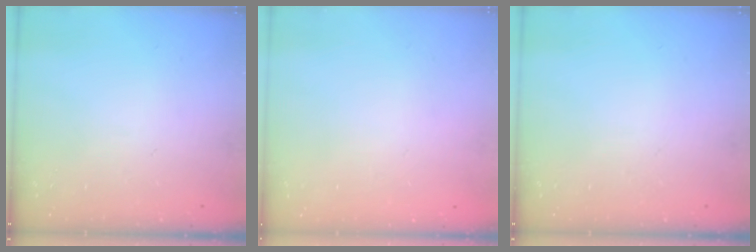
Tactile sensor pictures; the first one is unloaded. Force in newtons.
{"total": 1.6, "press": 1.6, "slide": 0.2}
{"total": 0.0}